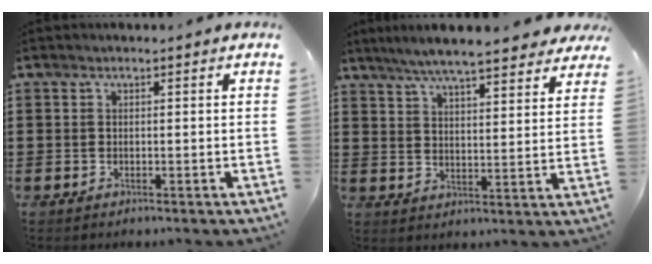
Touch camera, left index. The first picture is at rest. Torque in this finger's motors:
{"motor_torque": [2.14, 0.00, 0.61, 0.21]}